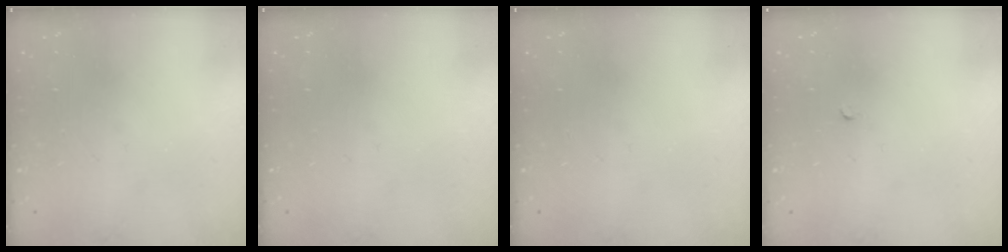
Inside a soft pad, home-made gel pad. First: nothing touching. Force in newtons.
{"total": 0.0}
{"total": 0.0}
{"total": 2.0, "press": 2.0, "slide": 0.3}